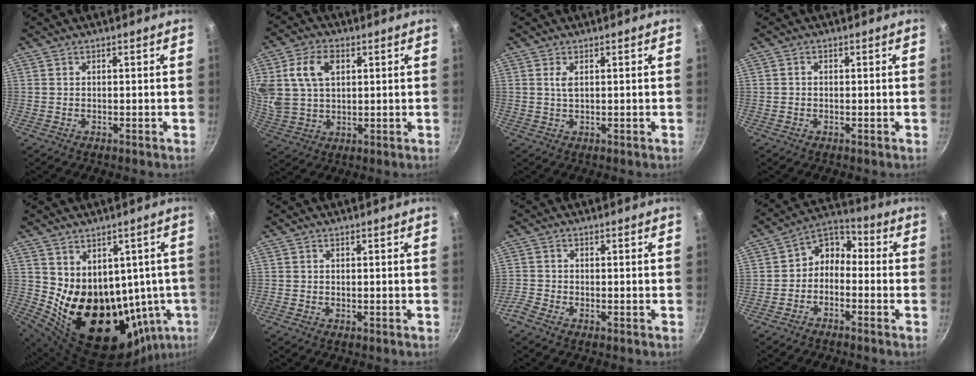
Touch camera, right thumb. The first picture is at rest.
{"total": 11.9, "force": [3.4, 8.0, 8.1], "torque": [-0.148, -0.002, 0.067]}
{"total": 1.7, "force": [0.5, 0.7, 1.4], "torque": [-0.029, -0.002, 0.011]}
{"total": 0.8, "force": [-0.1, 0.6, 0.4], "torque": [-0.007, 0.004, -0.002]}
{"total": 21.0, "force": [0.8, 15.1, 14.6], "torque": [-0.176, -0.029, 0.050]}
{"total": 0.0}
{"total": 2.3, "force": [-1.7, 0.9, 1.2], "torque": [-0.039, 0.010, -0.043]}
{"total": 6.7, "force": [-2.2, 5.1, 3.8], "torque": [-0.043, 0.051, -0.059]}